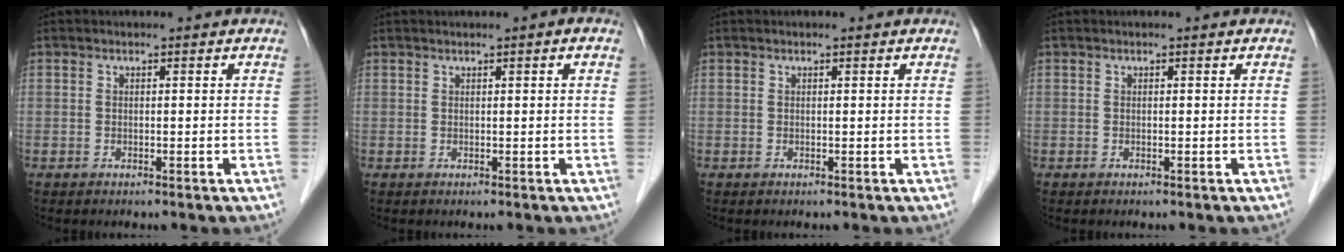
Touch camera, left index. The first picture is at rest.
{"total": 1.3, "force": [0.6, 0.0, 1.2], "torque": [-0.021, 0.007, 0.008]}
{"total": 0.0}
{"total": 0.0}